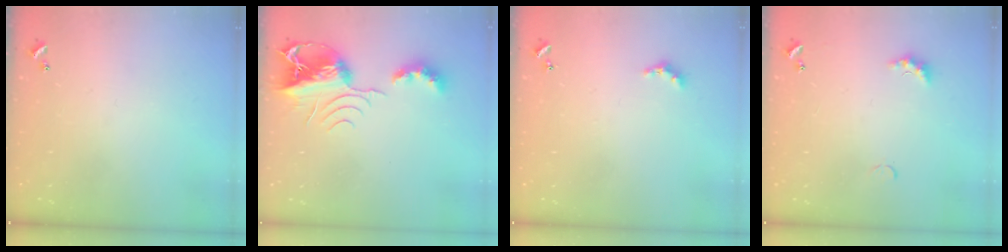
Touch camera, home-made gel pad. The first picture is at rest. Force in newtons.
{"total": 10.3, "press": 10.2, "slide": 1.2}
{"total": 2.4, "press": 2.3, "slide": 0.5}
{"total": 2.8, "press": 2.8, "slide": 0.7}